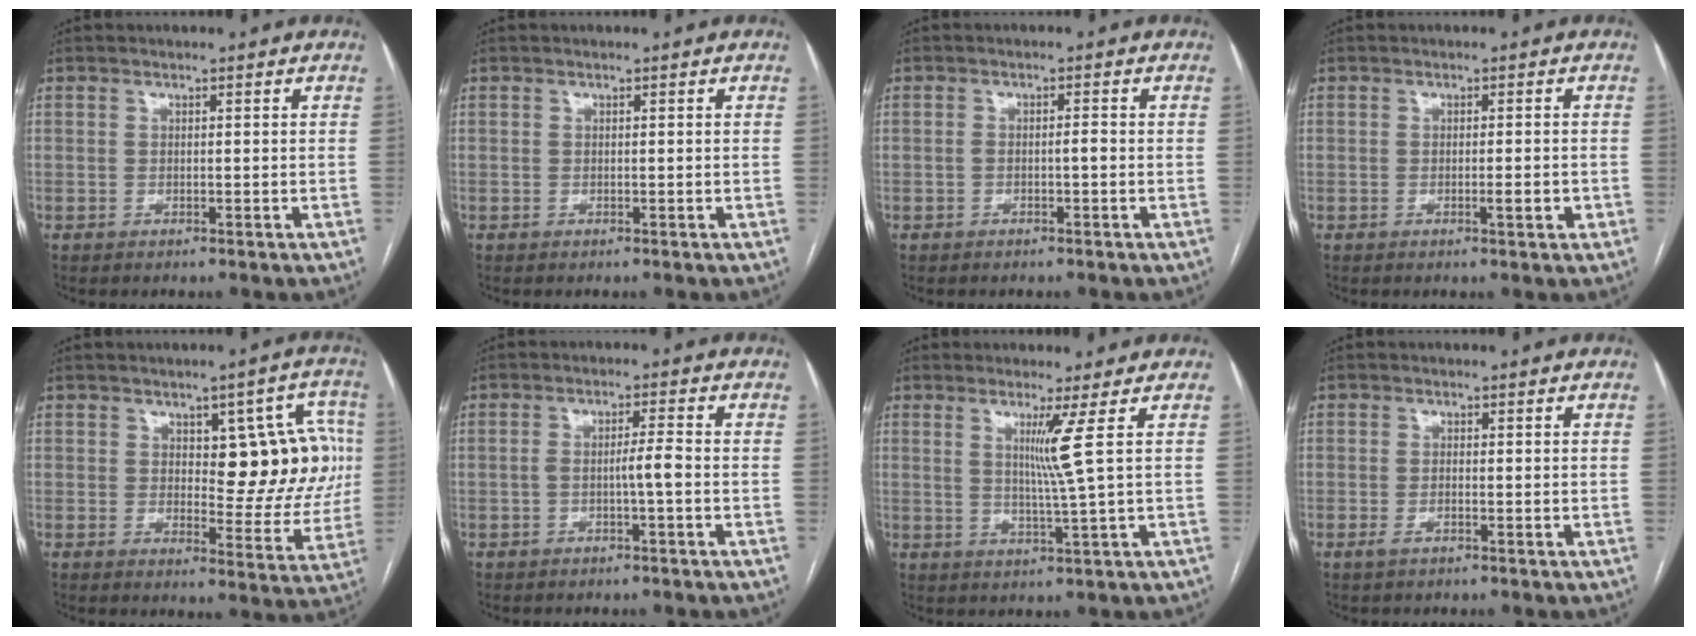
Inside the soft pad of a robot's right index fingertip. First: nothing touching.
{"total": 0.0}
{"total": 1.3, "force": [-0.6, 0.1, 1.2], "torque": [-0.020, 0.004, -0.011]}
{"total": 2.2, "force": [-0.8, 0.3, 2.0], "torque": [-0.032, -0.001, -0.011]}
{"total": 11.7, "force": [2.2, 5.1, 10.3], "torque": [-0.107, 0.023, 0.036]}
{"total": 2.9, "force": [-1.1, -0.3, 2.7], "torque": [-0.044, 0.007, -0.019]}
{"total": 4.7, "force": [1.5, -2.1, 3.9], "torque": [-0.077, -0.016, 0.035]}
{"total": 1.2, "force": [-0.8, 0.3, 0.9], "torque": [-0.018, -0.001, -0.013]}